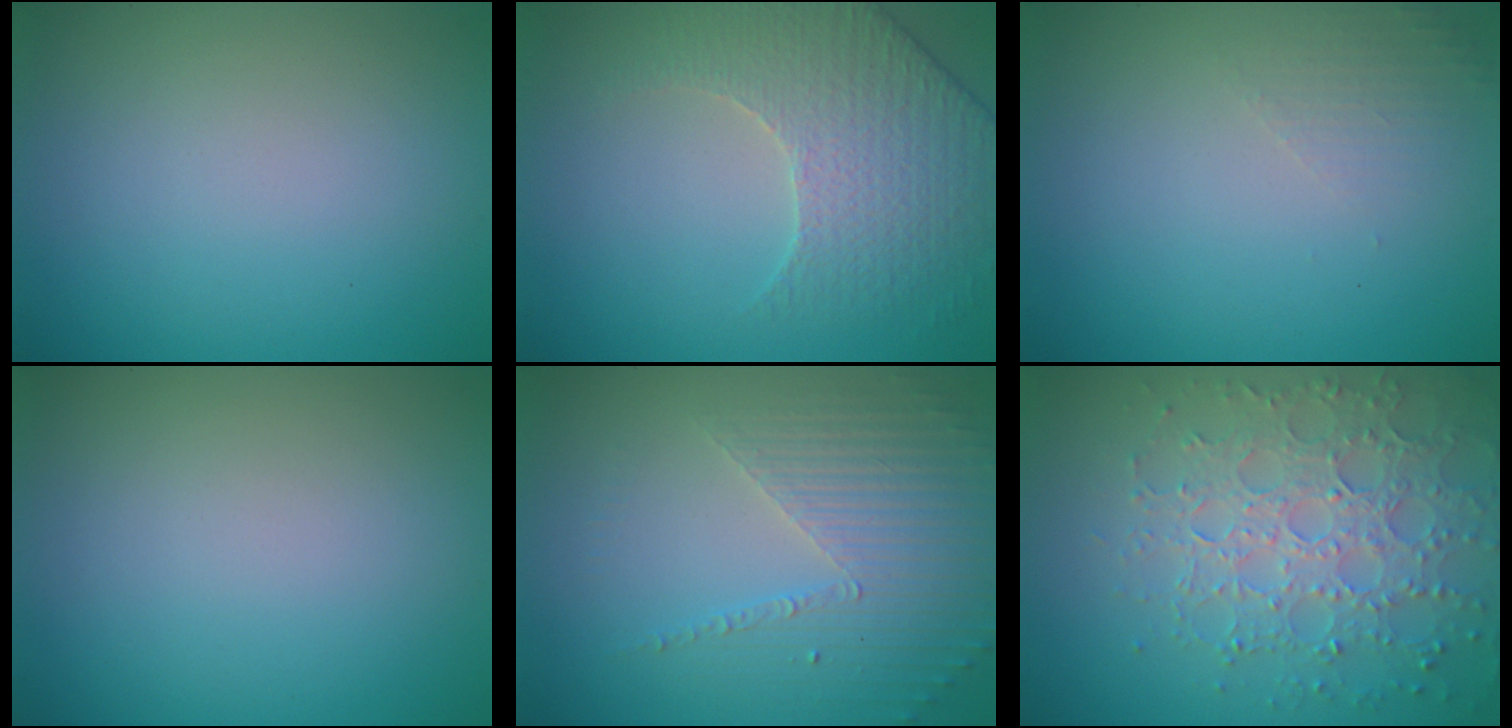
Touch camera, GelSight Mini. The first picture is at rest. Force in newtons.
{"total": 4.3, "press": 4.2, "slide": 1.0}
{"total": 1.3, "press": 1.2, "slide": 0.4}
{"total": 0.0}
{"total": 3.8, "press": 3.3, "slide": 1.9}
{"total": 6.1, "press": 5.0, "slide": 3.6}